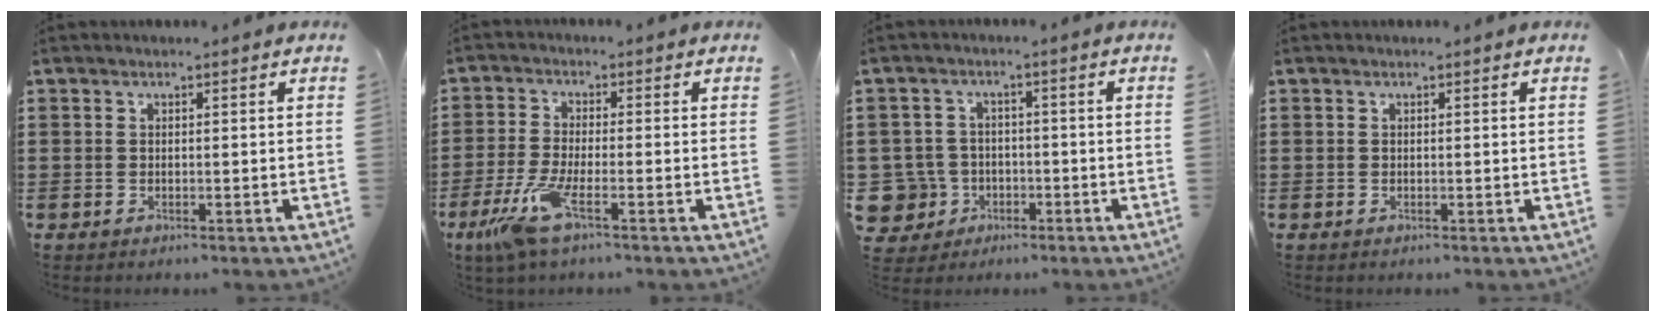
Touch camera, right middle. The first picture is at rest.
{"total": 6.6, "force": [-3.6, 1.1, 5.5], "torque": [-0.137, -0.021, -0.071]}
{"total": 7.5, "force": [-2.2, 6.7, 2.8], "torque": [-0.119, -0.002, -0.047]}
{"total": 0.0}